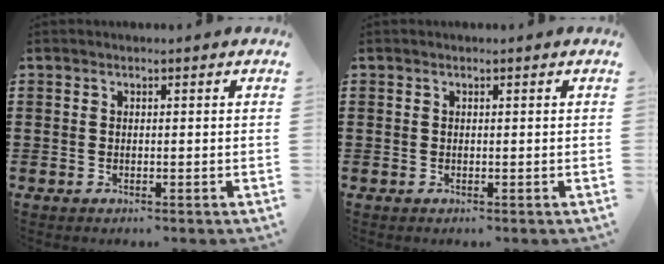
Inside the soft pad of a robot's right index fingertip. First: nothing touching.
{"total": 0.0}